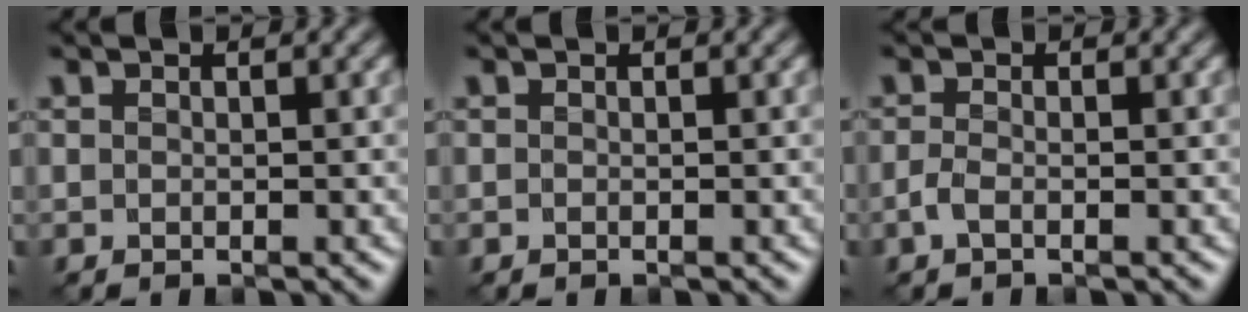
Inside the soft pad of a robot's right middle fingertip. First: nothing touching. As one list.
[{"total": 0.0}, {"total": 1.4, "force": [-1.0, 0.4, 0.9], "torque": [-0.023, -0.003, -0.025]}]